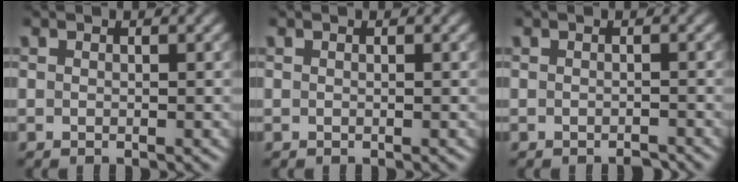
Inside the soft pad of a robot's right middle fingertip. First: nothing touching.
{"total": 0.0}
{"total": 0.8, "force": [-0.7, 0.2, 0.3], "torque": [-0.004, 0.000, -0.011]}